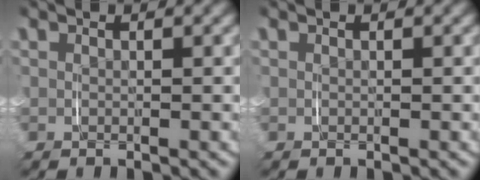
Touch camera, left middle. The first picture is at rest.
{"total": 0.0}